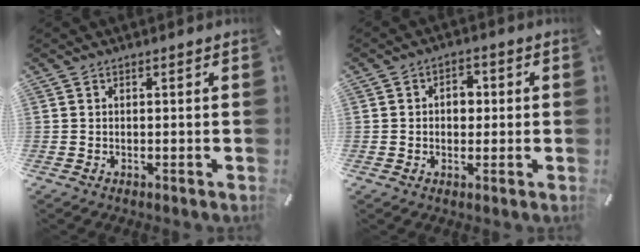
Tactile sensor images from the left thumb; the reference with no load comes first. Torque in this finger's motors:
{"motor_torque": [0.11, 0.08, 0.10, 0.05, 0.02]}